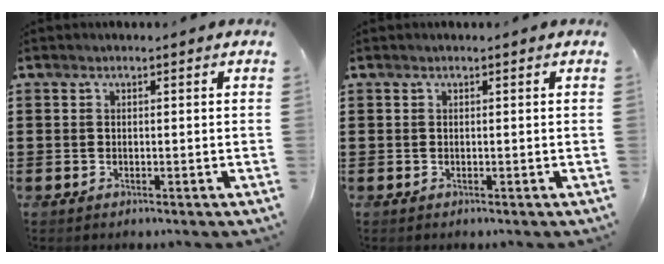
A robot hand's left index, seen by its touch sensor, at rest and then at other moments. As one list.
[{"total": 0.0}]